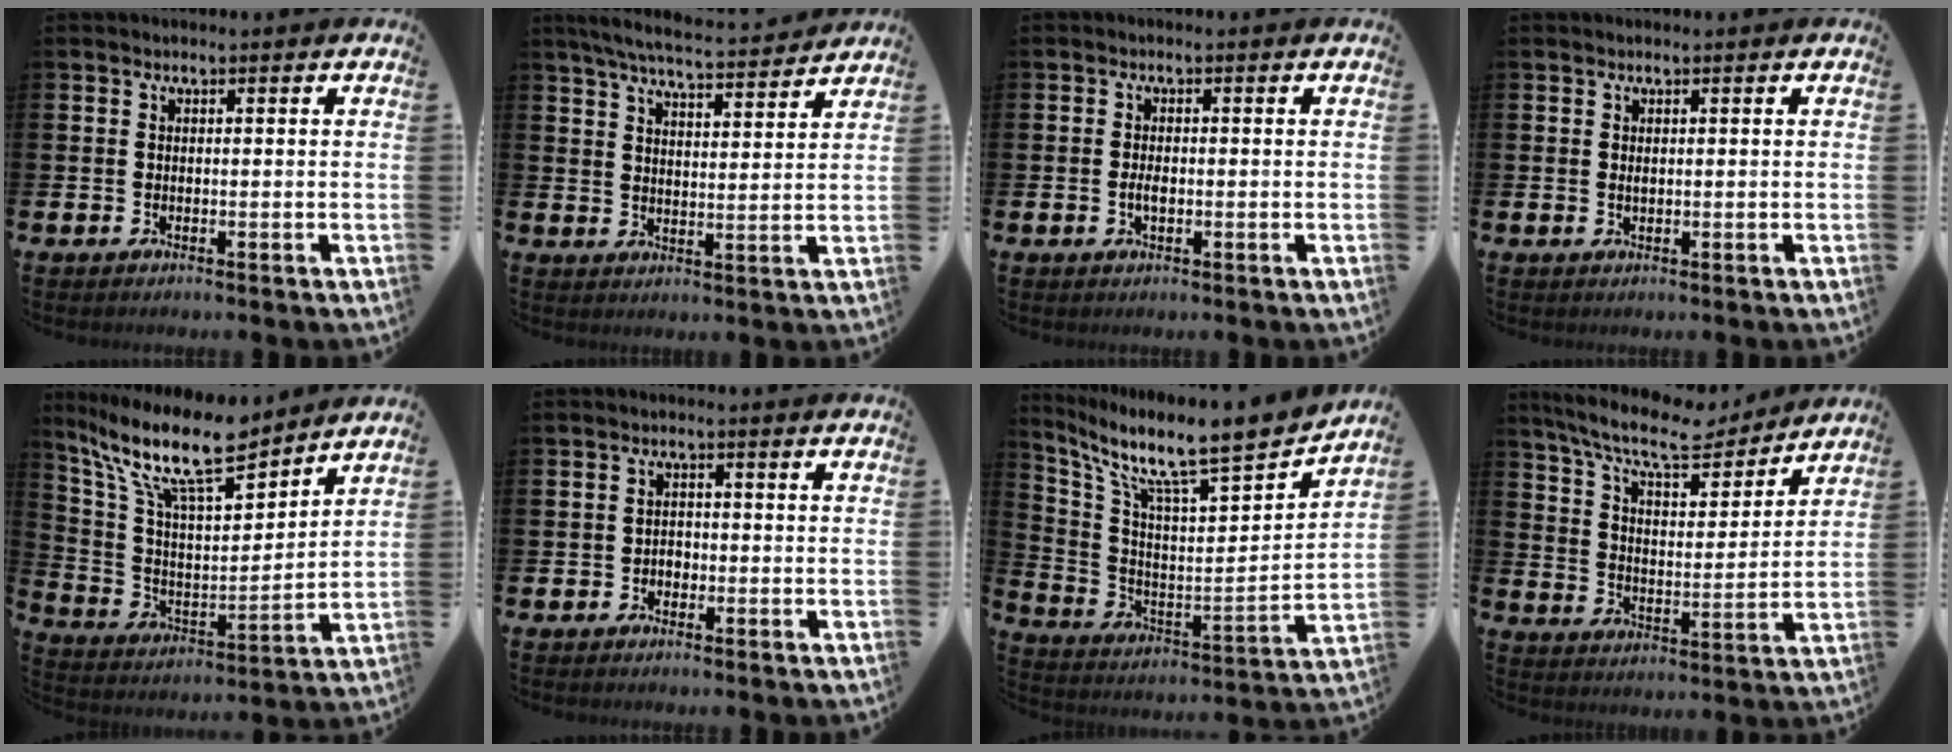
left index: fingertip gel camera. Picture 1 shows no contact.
{"total": 5.9, "force": [5.6, 0.3, 1.8], "torque": [-0.050, -0.038, 0.096]}
{"total": 1.7, "force": [-0.3, 0.8, 1.5], "torque": [-0.028, 0.002, -0.006]}
{"total": 0.6, "force": [0.2, 0.2, 0.5], "torque": [-0.010, 0.002, 0.004]}
{"total": 13.7, "force": [11.2, 3.3, 7.2], "torque": [-0.169, -0.059, 0.194]}
{"total": 1.4, "force": [-0.7, 1.1, 0.4], "torque": [-0.009, 0.003, -0.017]}
{"total": 10.7, "force": [9.1, 1.6, 5.4], "torque": [-0.135, -0.074, 0.143]}
{"total": 10.6, "force": [9.4, 2.1, 4.4], "torque": [-0.113, -0.057, 0.162]}